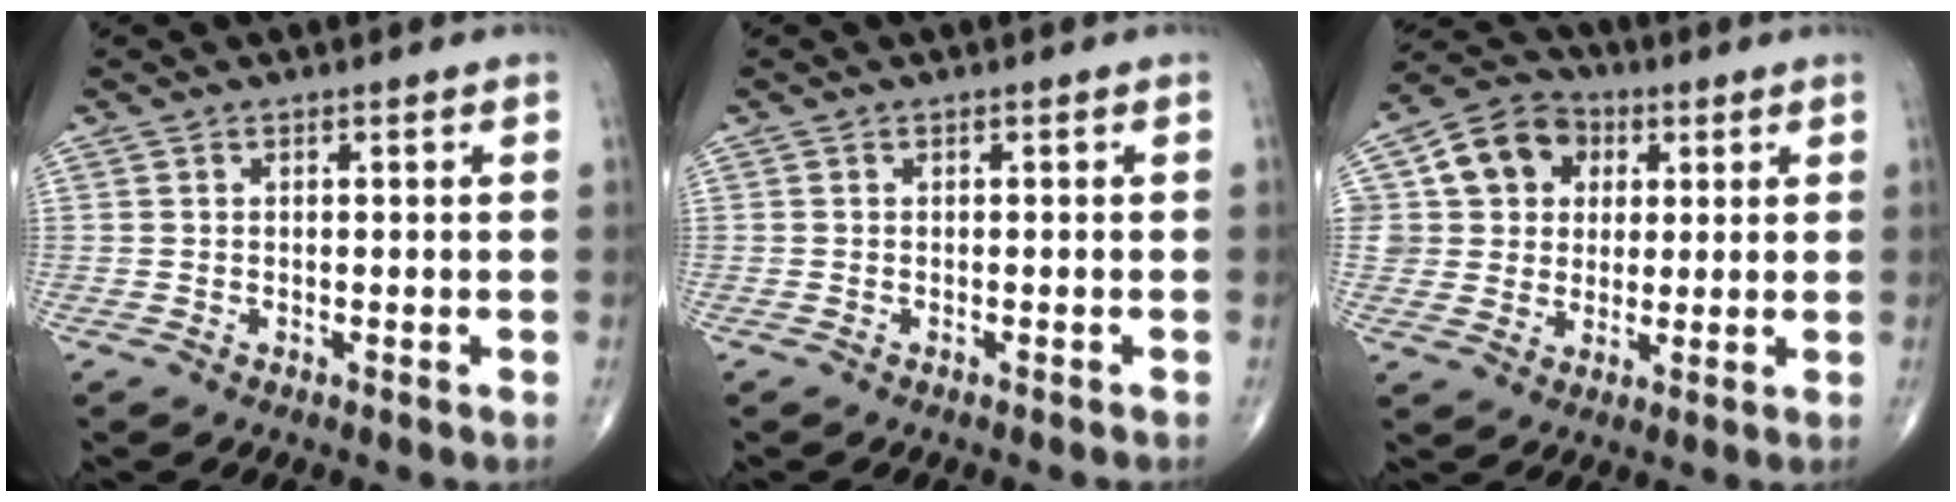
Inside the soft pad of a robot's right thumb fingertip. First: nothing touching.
{"total": 0.5, "force": [-0.5, 0.0, 0.2], "torque": [-0.010, 0.002, -0.006]}
{"total": 11.7, "force": [3.3, 10.2, 4.6], "torque": [-0.046, 0.006, 0.051]}